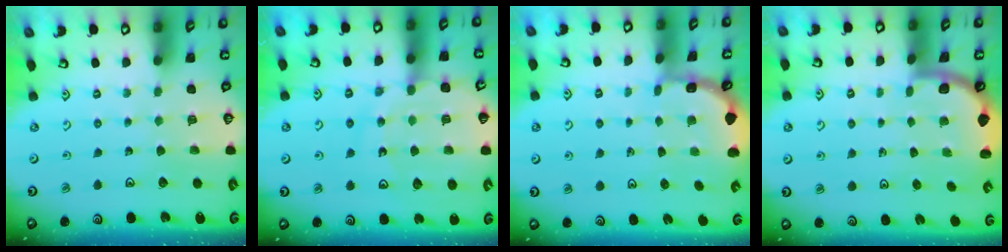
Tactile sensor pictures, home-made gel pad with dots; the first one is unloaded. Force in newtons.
{"total": 13.2, "press": 12.9, "slide": 2.7}
{"total": 2.1, "press": 2.1, "slide": 0.2}
{"total": 1.7, "press": 1.7, "slide": 0.1}